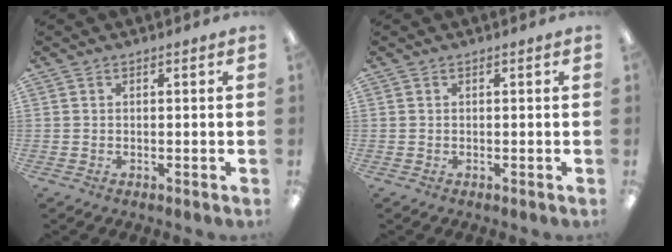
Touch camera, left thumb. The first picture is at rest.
{"total": 0.0}